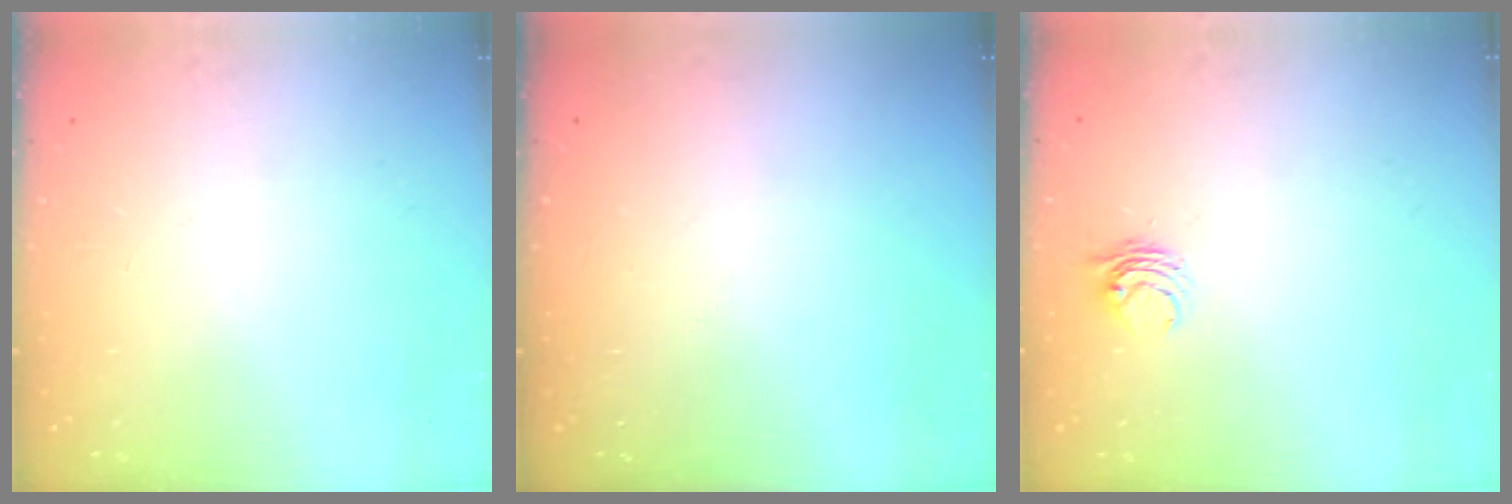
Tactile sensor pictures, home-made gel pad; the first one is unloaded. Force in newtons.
{"total": 0.0}
{"total": 3.7, "press": 3.7, "slide": 0.3}